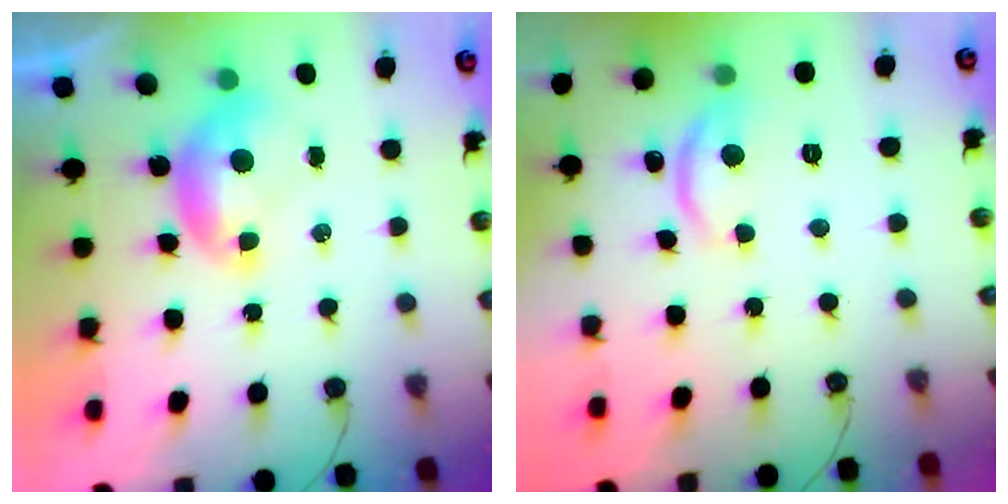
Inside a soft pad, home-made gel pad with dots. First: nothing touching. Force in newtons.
{"total": 6.5, "press": 6.5, "slide": 0.5}